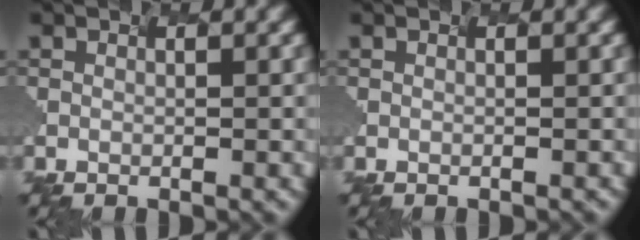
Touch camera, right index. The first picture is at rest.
{"total": 0.0}